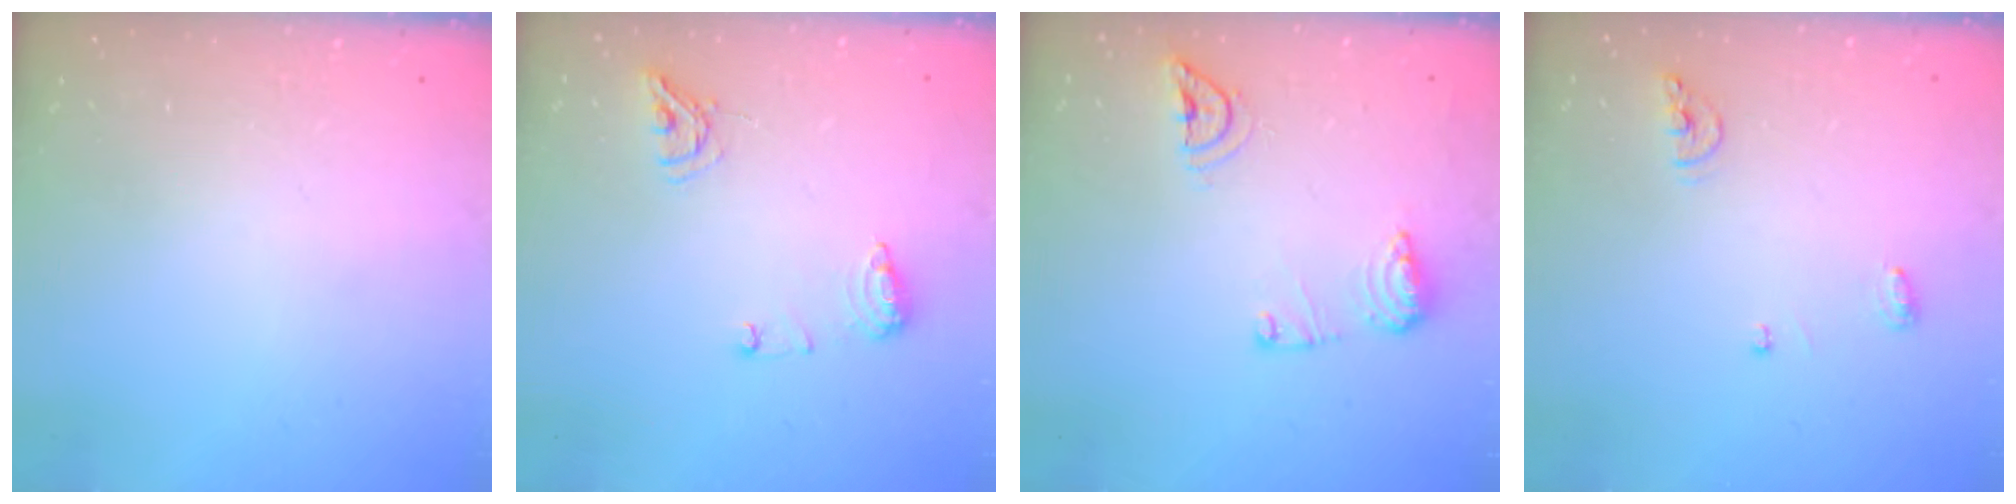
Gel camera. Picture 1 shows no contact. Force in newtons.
{"total": 8.8, "press": 8.8, "slide": 0.5}
{"total": 9.7, "press": 9.7, "slide": 0.3}
{"total": 6.0, "press": 6.0, "slide": 0.2}